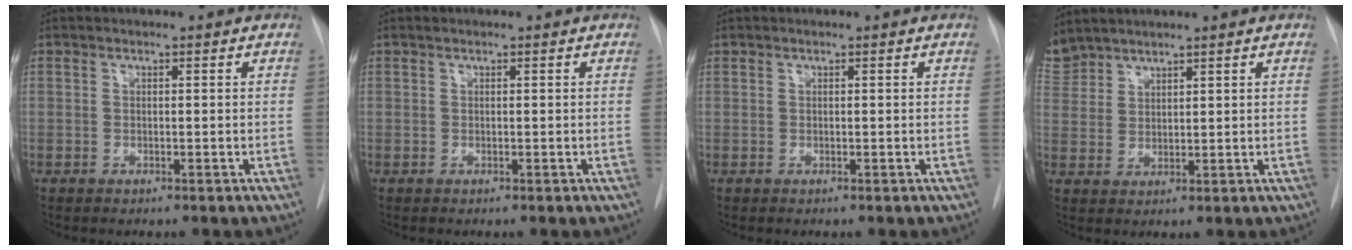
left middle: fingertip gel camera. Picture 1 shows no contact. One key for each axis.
{"total": 0.0}
{"total": 0.0}
{"total": 5.5, "fx": 5.1, "fy": 2.0, "fz": 0.4, "tx": -0.016, "ty": 0.011, "tz": 0.109}